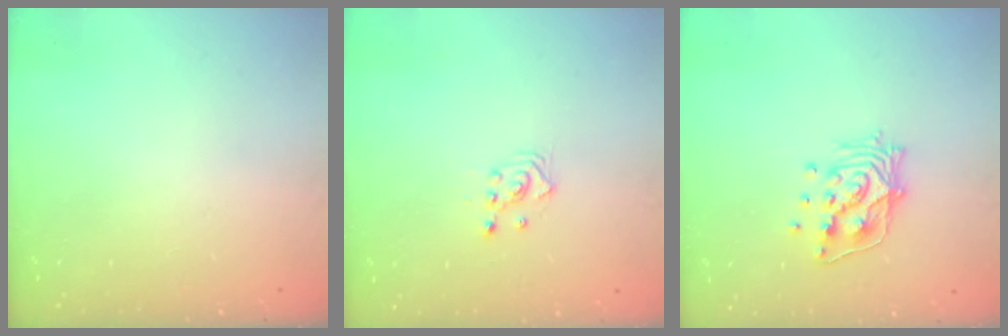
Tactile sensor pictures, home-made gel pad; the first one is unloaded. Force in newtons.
{"total": 2.5, "press": 2.5, "slide": 0.3}
{"total": 12.4, "press": 12.3, "slide": 1.1}